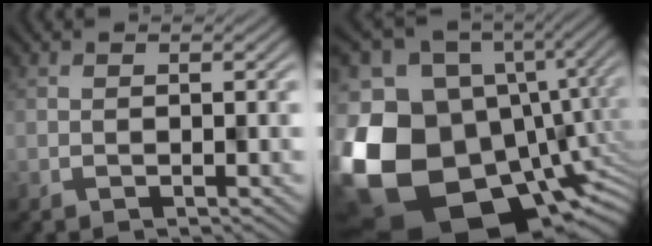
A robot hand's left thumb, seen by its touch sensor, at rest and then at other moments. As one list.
[{"total": 19.2, "force": [-4.4, 14.7, 11.5], "torque": [-0.302, -0.046, -0.046]}]